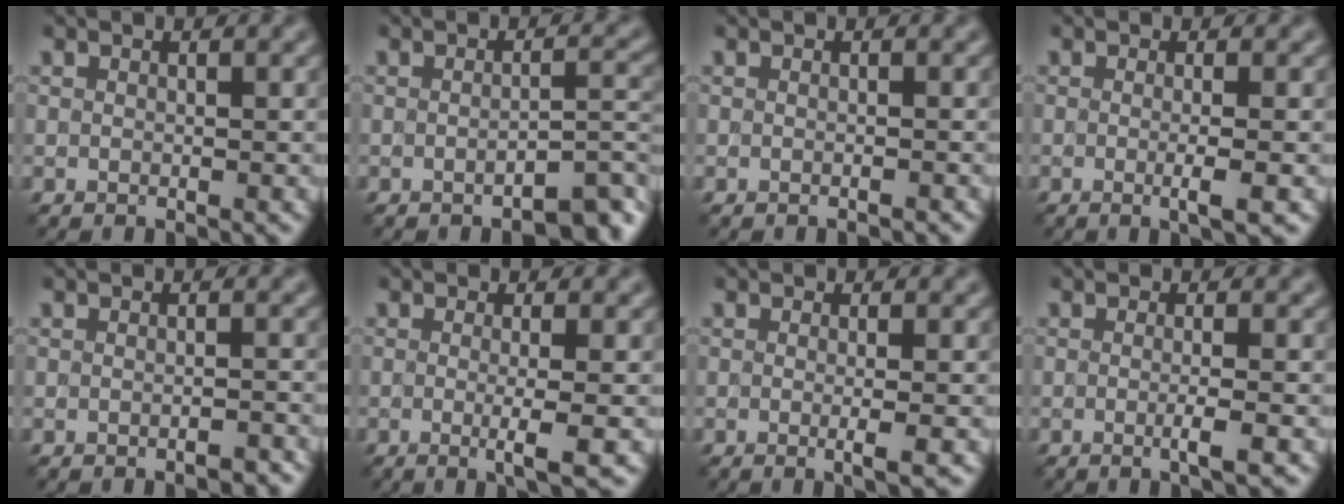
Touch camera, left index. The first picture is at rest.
{"total": 3.4, "force": [-2.2, 0.8, 2.6], "torque": [-0.028, 0.008, -0.035]}
{"total": 0.8, "force": [-0.5, 0.4, 0.6], "torque": [-0.001, -0.004, -0.015]}
{"total": 2.5, "force": [-0.2, 0.7, 2.4], "torque": [-0.033, -0.007, -0.009]}
{"total": 1.4, "force": [-0.7, 0.4, 1.1], "torque": [-0.007, 0.001, -0.016]}
{"total": 3.3, "force": [-0.3, 0.8, 3.2], "torque": [-0.046, -0.010, -0.009]}
{"total": 2.3, "force": [-0.1, 0.7, 2.2], "torque": [-0.028, -0.006, -0.008]}
{"total": 2.3, "force": [-0.2, 0.6, 2.2], "torque": [-0.031, -0.006, -0.010]}